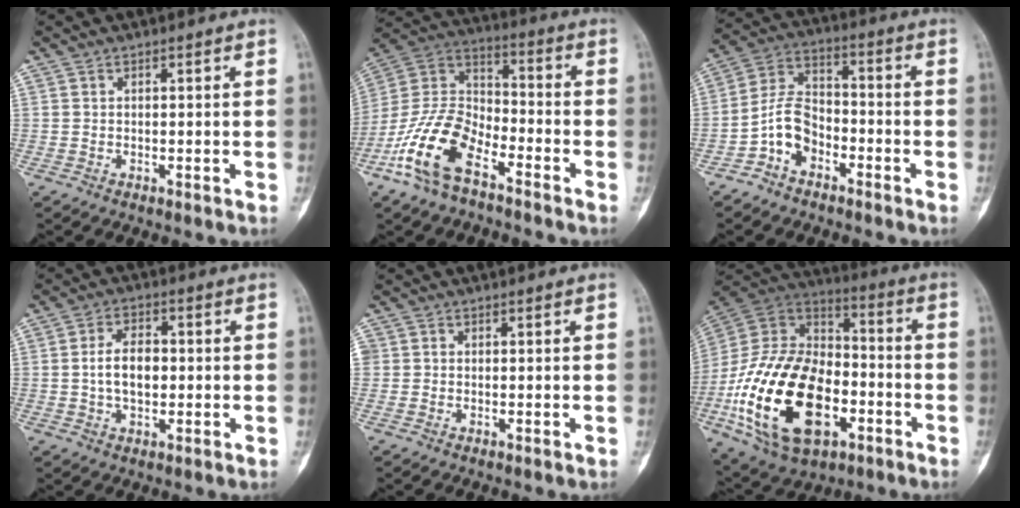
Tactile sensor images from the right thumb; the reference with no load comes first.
{"total": 16.0, "force": [-8.9, 7.8, 10.8], "torque": [-0.213, 0.058, -0.182]}
{"total": 8.8, "force": [-4.3, 5.9, 5.0], "torque": [-0.084, 0.047, -0.092]}
{"total": 6.9, "force": [-0.1, 4.3, 5.4], "torque": [-0.083, 0.014, -0.005]}
{"total": 1.3, "force": [0.0, 1.3, 0.3], "torque": [0.003, 0.004, -0.001]}
{"total": 29.6, "force": [-9.0, 17.8, 21.9], "torque": [-0.417, 0.041, -0.144]}